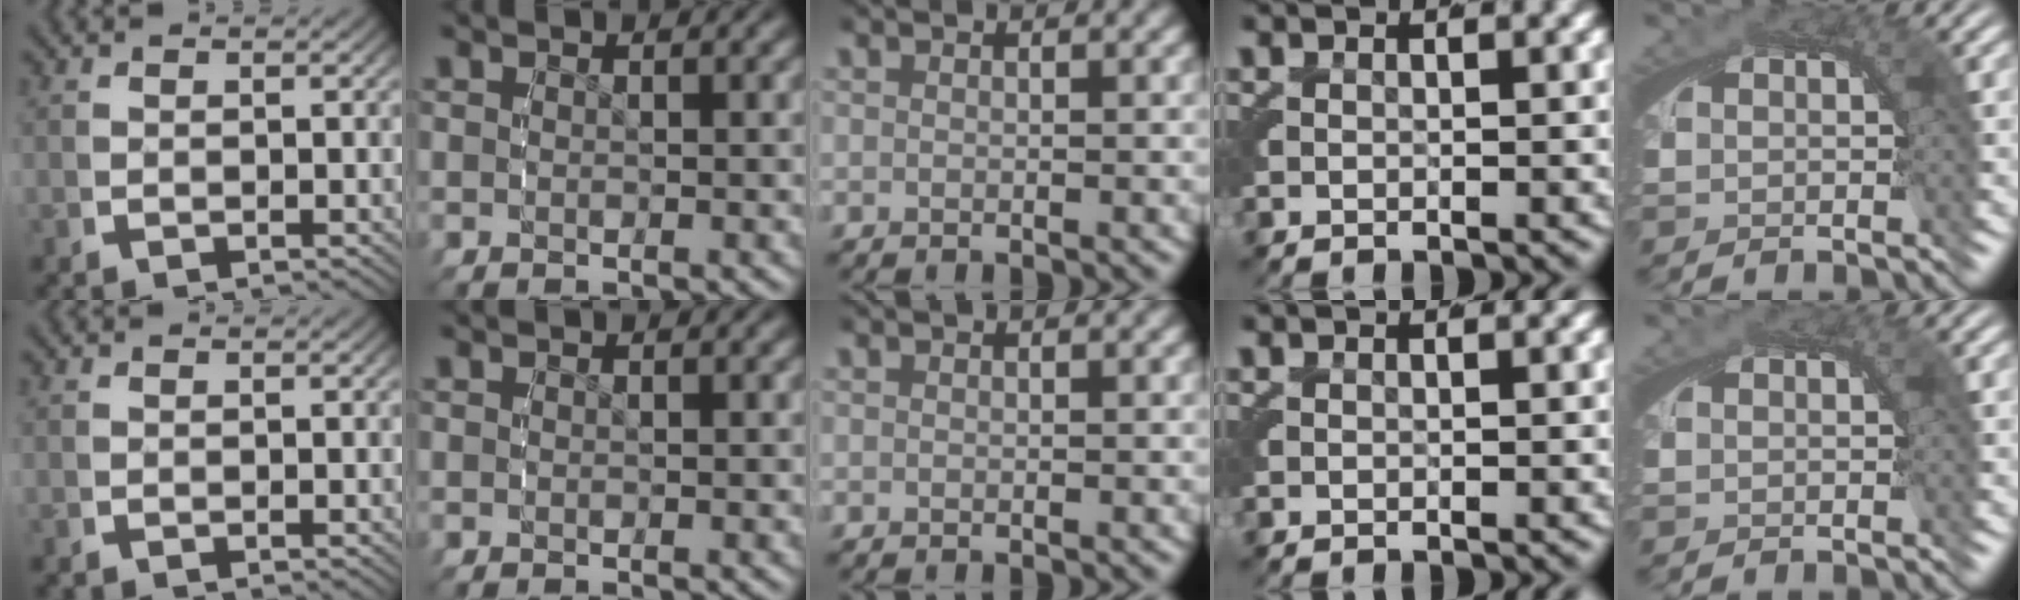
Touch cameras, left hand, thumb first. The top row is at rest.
{}